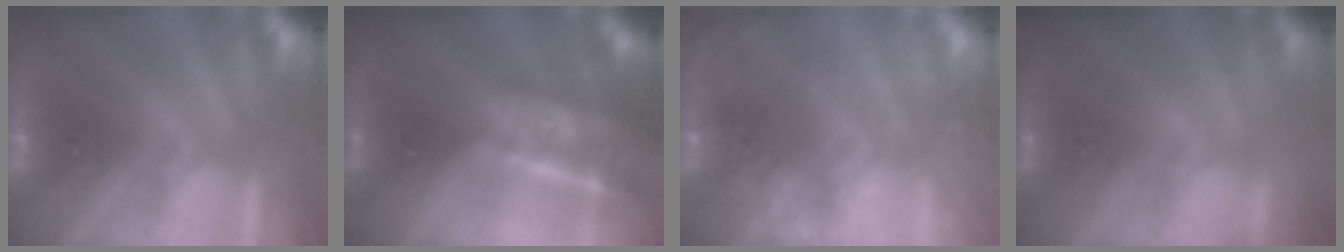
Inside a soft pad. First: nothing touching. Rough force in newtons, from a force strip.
{"total": 4.9}
{"total": 8.0}
{"total": 1.3}